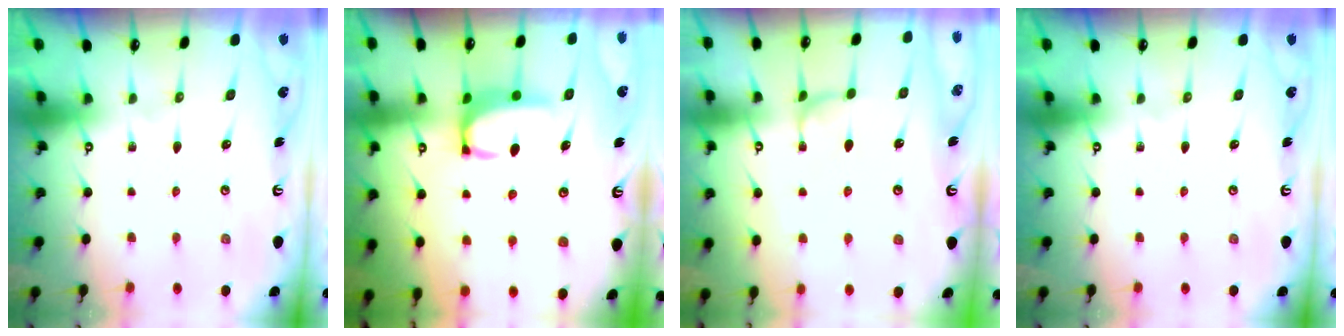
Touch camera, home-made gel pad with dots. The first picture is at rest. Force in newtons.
{"total": 2.4, "press": 2.3, "slide": 0.7}
{"total": 2.1, "press": 2.0, "slide": 0.3}
{"total": 0.0}